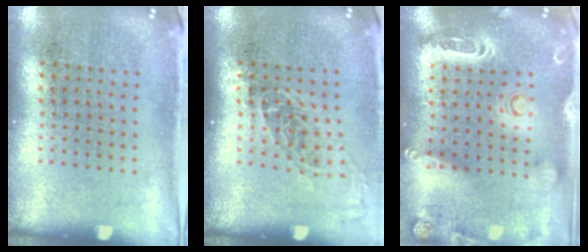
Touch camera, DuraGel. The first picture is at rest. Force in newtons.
{"total": 1.2, "press": 1.0, "slide": 0.7}
{"total": 2.3, "press": 2.1, "slide": 0.9}